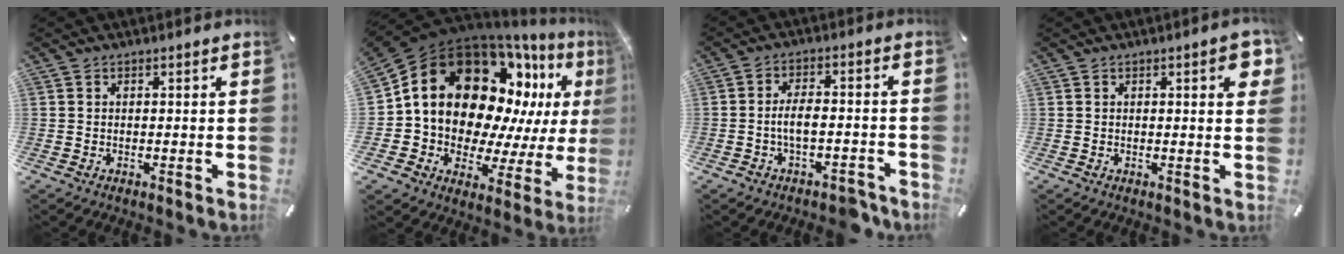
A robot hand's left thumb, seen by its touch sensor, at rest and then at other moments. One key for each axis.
{"total": 22.9, "fx": 8.6, "fy": 16.2, "fz": 13.7, "tx": -0.241, "ty": -0.072, "tz": 0.171}
{"total": 6.7, "fx": -2.8, "fy": 3.1, "fz": 5.2, "tx": -0.091, "ty": 0.019, "tz": -0.047}
{"total": 4.2, "fx": 1.2, "fy": 1.2, "fz": 3.9, "tx": -0.051, "ty": -0.002, "tz": 0.013}